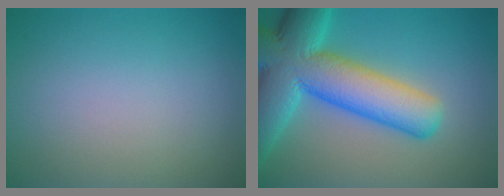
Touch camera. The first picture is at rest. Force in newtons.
{"total": 12.4, "press": 12.4, "slide": 0.5}